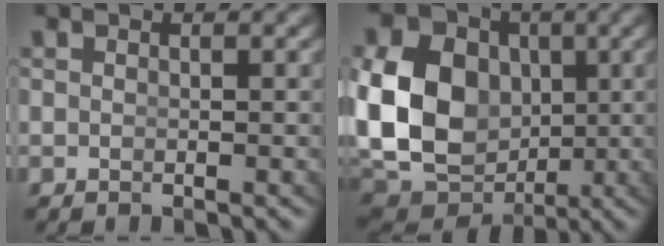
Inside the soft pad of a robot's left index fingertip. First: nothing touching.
{"total": 14.3, "force": [0.0, 11.5, 8.5], "torque": [-0.165, -0.034, 0.008]}